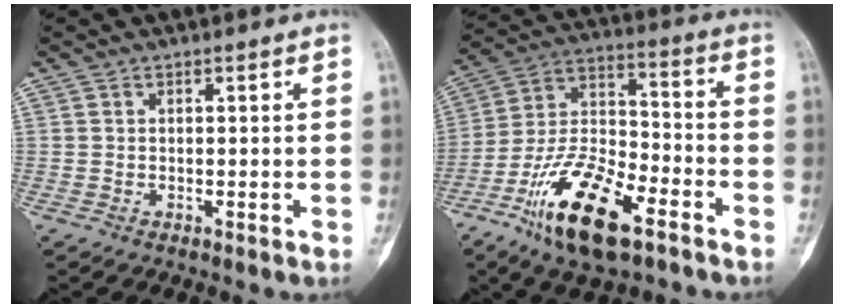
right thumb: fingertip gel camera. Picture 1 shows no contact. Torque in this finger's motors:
{"motor_torque": [0.35, 0.90, 1.62, -1.15, 0.24]}